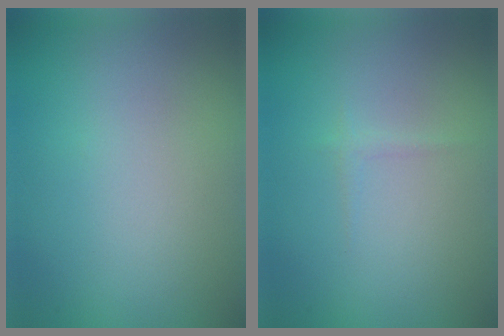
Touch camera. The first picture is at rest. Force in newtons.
{"total": 0.6, "press": 0.6, "slide": 0.0}